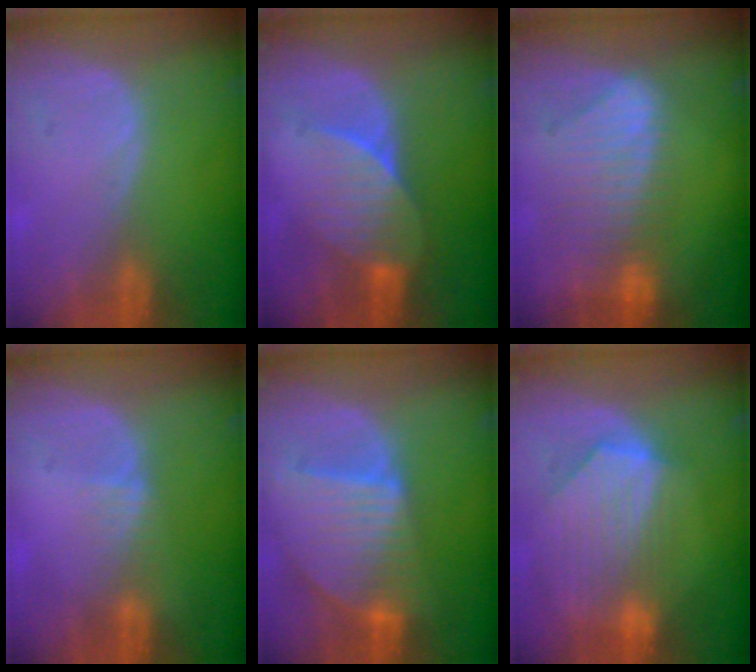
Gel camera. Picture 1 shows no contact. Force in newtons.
{"total": 7.0, "press": 6.6, "slide": 2.4}
{"total": 9.3, "press": 8.2, "slide": 4.4}
{"total": 1.9, "press": 1.9, "slide": 0.2}
{"total": 9.5, "press": 8.2, "slide": 4.8}
{"total": 9.4, "press": 8.3, "slide": 4.4}